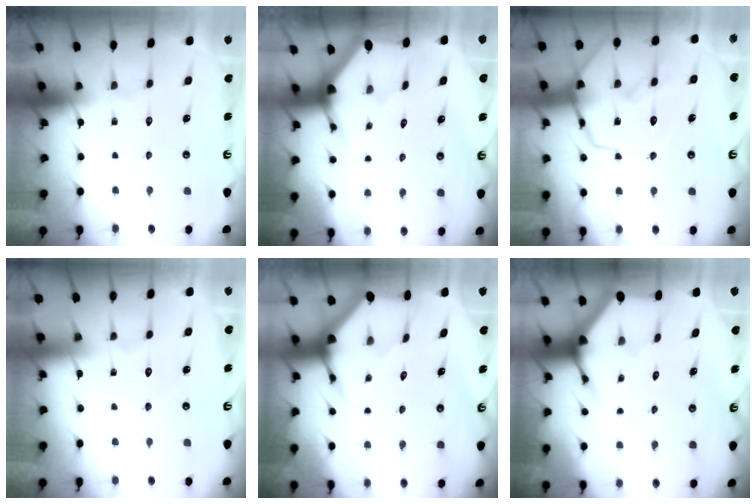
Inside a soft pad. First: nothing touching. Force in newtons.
{"total": 3.0, "press": 3.0, "slide": 0.2}
{"total": 13.7, "press": 13.7, "slide": 1.3}
{"total": 3.5, "press": 3.5, "slide": 0.5}
{"total": 4.1, "press": 4.0, "slide": 0.5}
{"total": 3.7, "press": 3.7, "slide": 0.5}